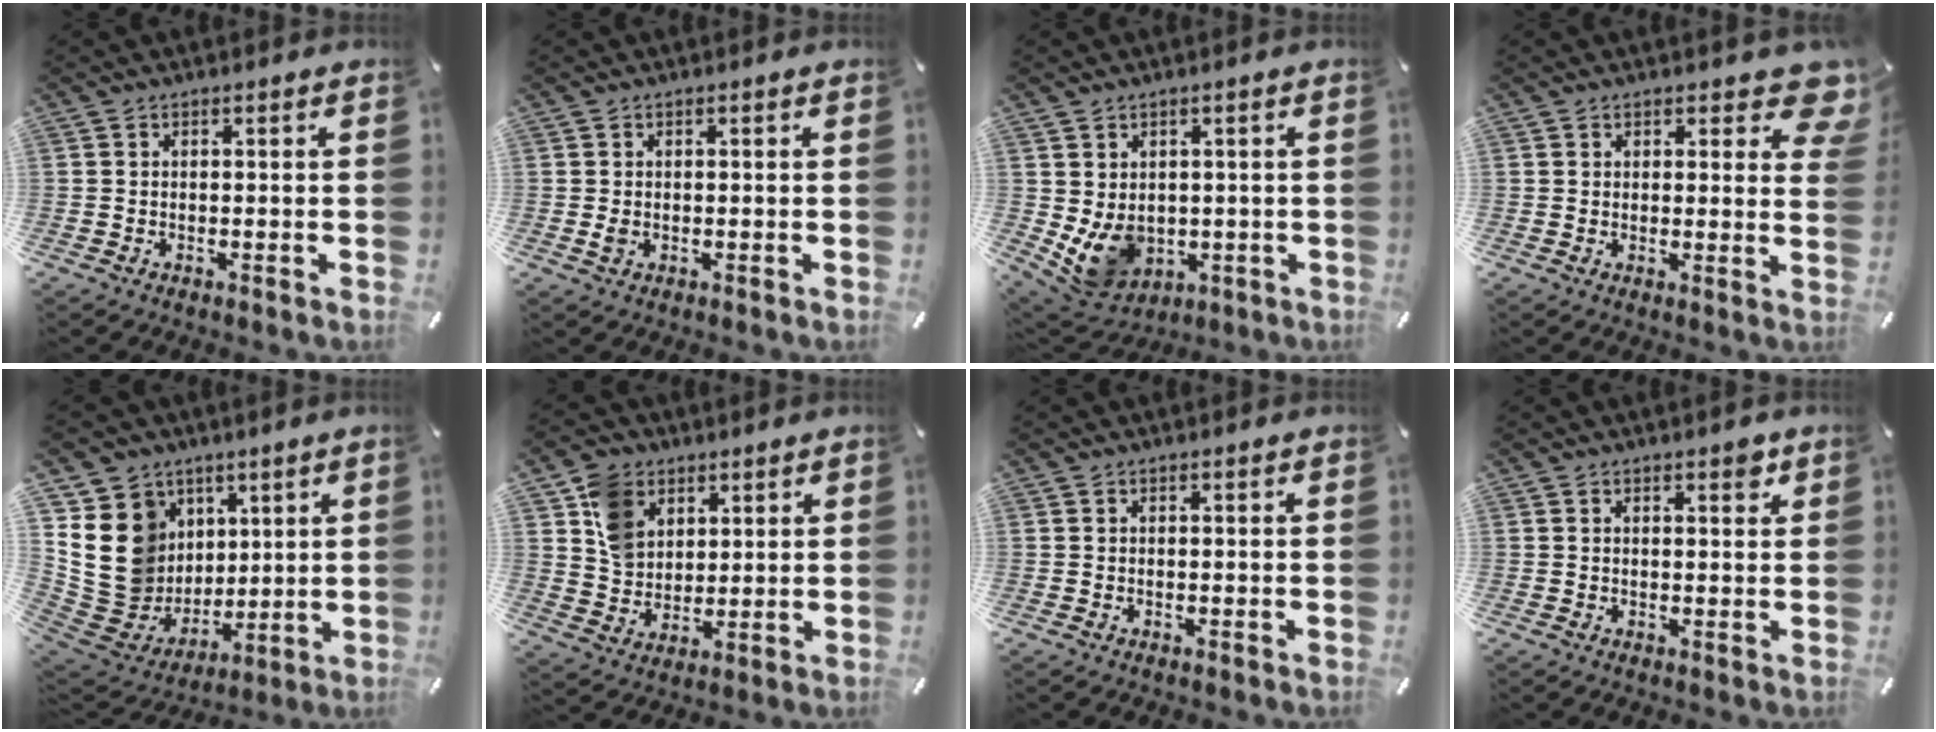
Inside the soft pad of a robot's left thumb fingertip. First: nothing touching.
{"total": 1.4, "force": [0.0, 1.0, 0.9], "torque": [-0.017, 0.002, -0.001]}
{"total": 8.7, "force": [-0.2, 7.5, 4.3], "torque": [-0.096, -0.012, -0.002]}
{"total": 7.1, "force": [4.4, 3.4, 4.3], "torque": [-0.035, -0.026, 0.073]}
{"total": 17.7, "force": [3.9, 16.0, 6.6], "torque": [-0.124, -0.034, 0.089]}
{"total": 9.6, "force": [4.3, 8.0, 3.3], "torque": [-0.064, 0.001, 0.085]}
{"total": 0.0}
{"total": 1.8, "force": [1.0, 0.9, 1.2], "torque": [-0.010, -0.003, 0.014]}